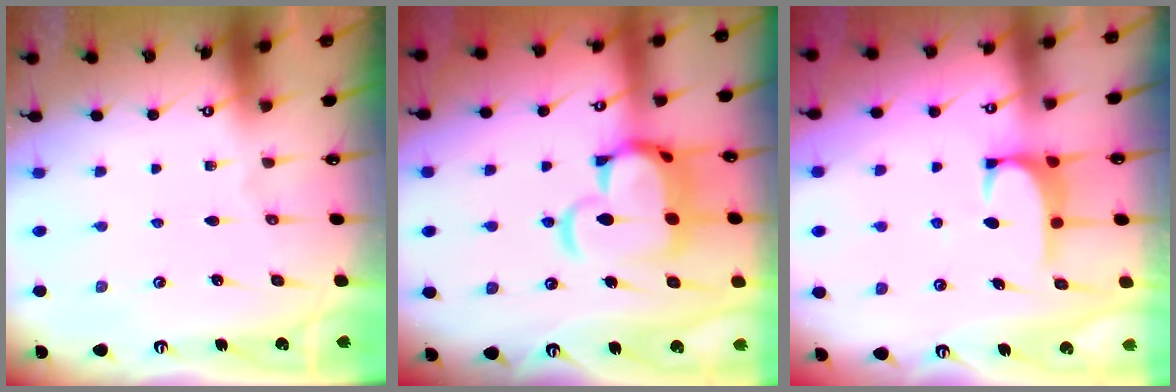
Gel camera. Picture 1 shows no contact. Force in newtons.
{"total": 12.2, "press": 12.1, "slide": 1.8}
{"total": 1.3, "press": 1.1, "slide": 0.6}